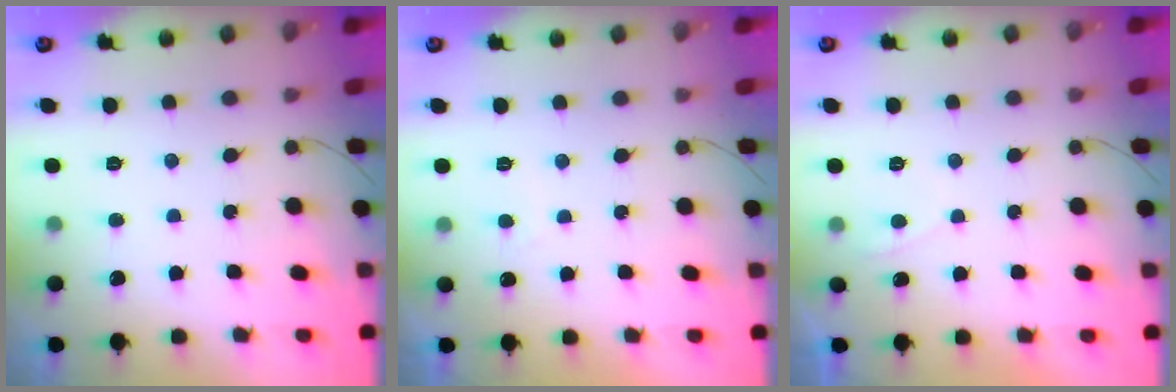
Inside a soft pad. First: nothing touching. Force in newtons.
{"total": 0.9, "press": 0.8, "slide": 0.4}
{"total": 0.5, "press": 0.2, "slide": 0.5}